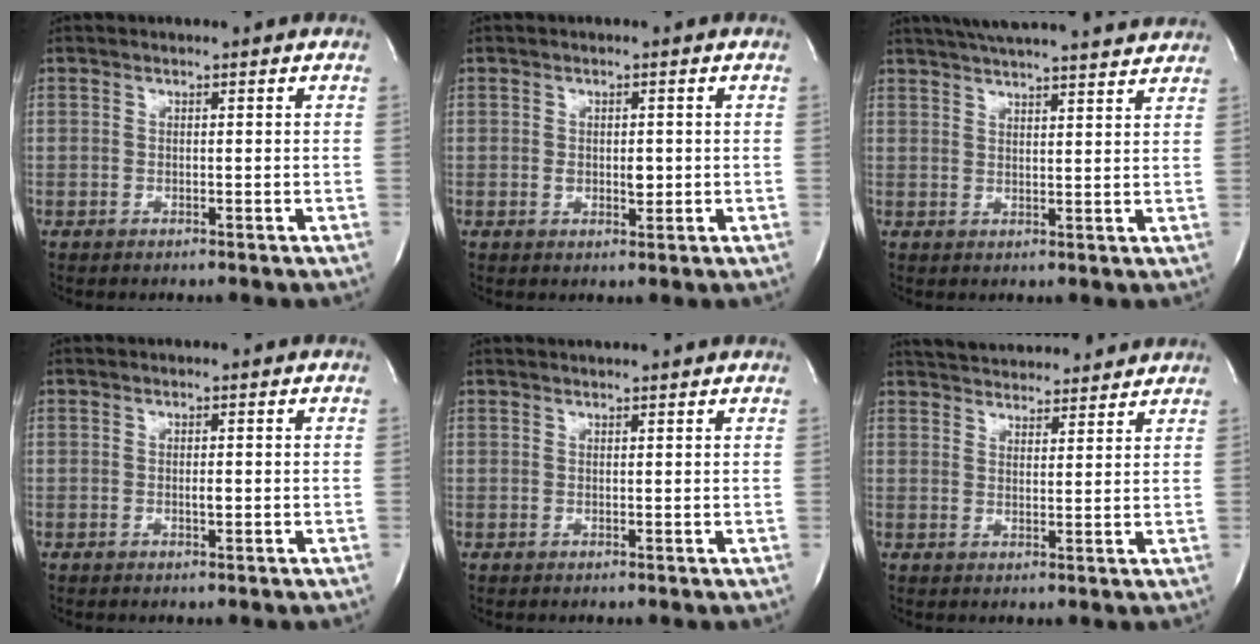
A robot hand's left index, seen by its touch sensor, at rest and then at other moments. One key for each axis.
{"total": 2.5, "fx": -0.1, "fy": 1.4, "fz": 2.0, "tx": -0.032, "ty": -0.002, "tz": 0.003}
{"total": 19.7, "fx": 18.0, "fy": 1.7, "fz": 7.8, "tx": -0.131, "ty": 0.025, "tz": 0.241}
{"total": 0.9, "fx": -0.1, "fy": 0.2, "fz": 0.8, "tx": -0.017, "ty": -0.001, "tz": -0.001}
{"total": 5.2, "fx": 4.9, "fy": 0.1, "fz": 1.6, "tx": -0.023, "ty": 0.026, "tz": 0.056}
{"total": 13.9, "fx": 13.0, "fy": 2.8, "fz": 3.8, "tx": -0.058, "ty": 0.029, "tz": 0.186}